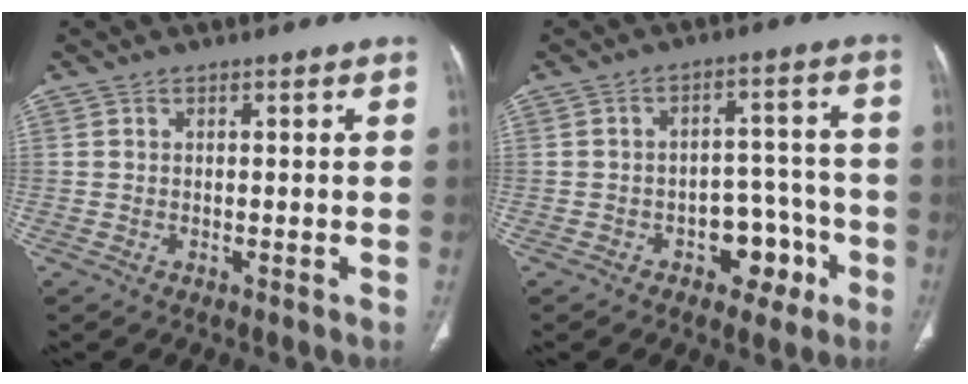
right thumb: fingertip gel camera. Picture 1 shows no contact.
{"total": 8.0, "force": [-3.8, 5.3, 4.6], "torque": [-0.027, 0.046, -0.048]}